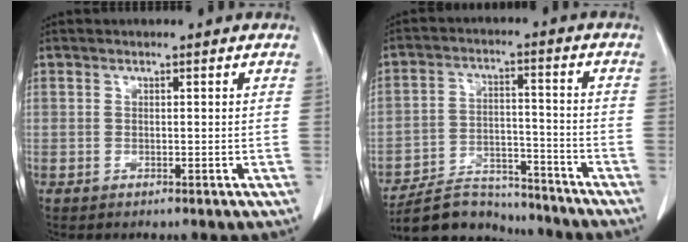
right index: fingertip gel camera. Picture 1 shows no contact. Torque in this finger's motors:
{"motor_torque": [-0.42, -0.61, -0.35, -0.11]}